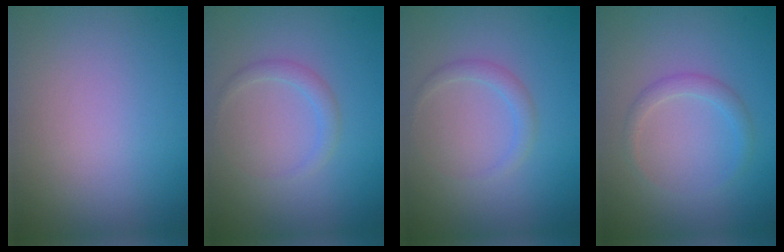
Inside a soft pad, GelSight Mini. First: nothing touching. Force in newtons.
{"total": 1.3, "press": 1.3, "slide": 0.1}
{"total": 1.3, "press": 1.3, "slide": 0.1}
{"total": 1.5, "press": 1.5, "slide": 0.2}